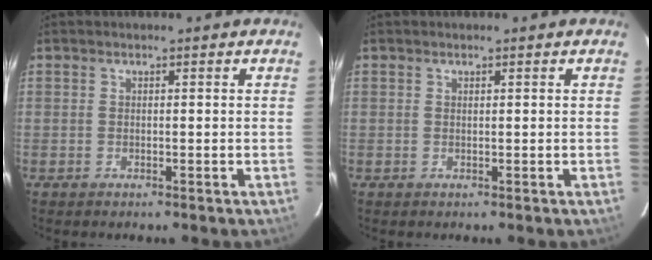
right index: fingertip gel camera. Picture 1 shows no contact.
{"total": 0.0}